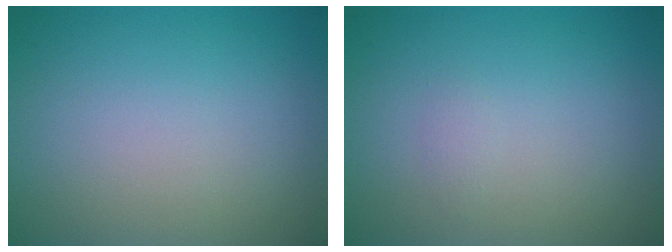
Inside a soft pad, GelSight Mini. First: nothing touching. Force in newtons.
{"total": 0.5, "press": 0.5, "slide": 0.1}